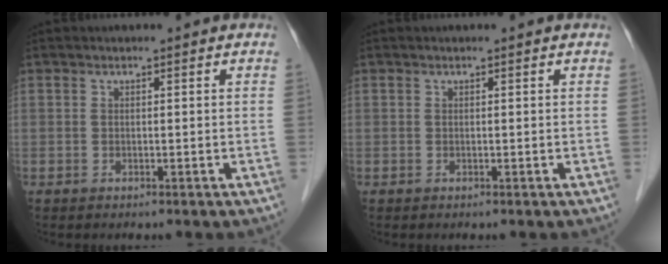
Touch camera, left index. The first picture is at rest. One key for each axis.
{"total": 0.0}